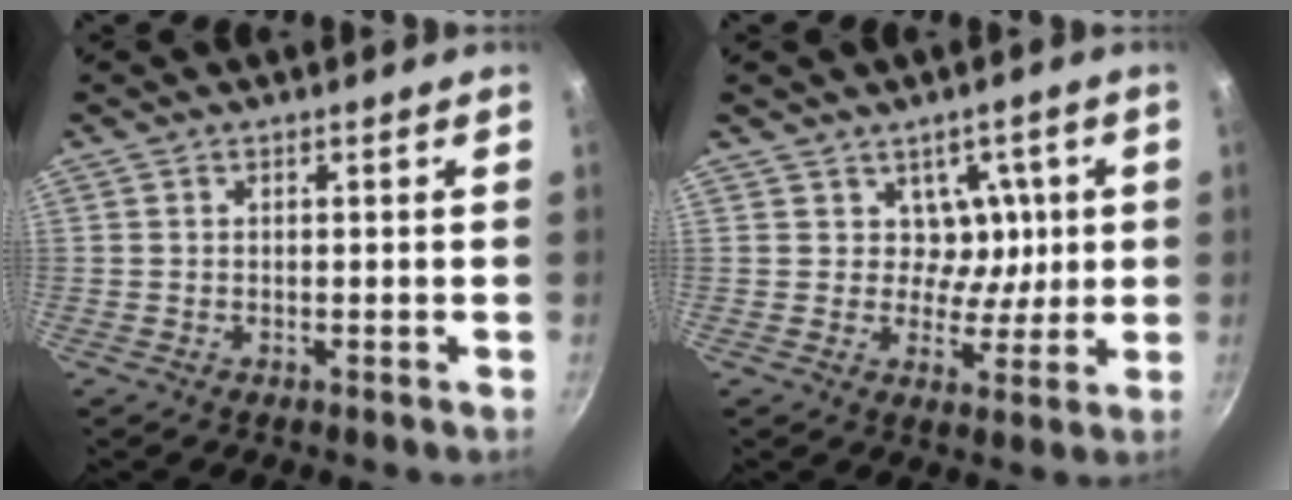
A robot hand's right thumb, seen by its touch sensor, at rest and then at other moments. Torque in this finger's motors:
{"motor_torque": [-0.57, 0.34, -0.36, 0.48, -0.04]}